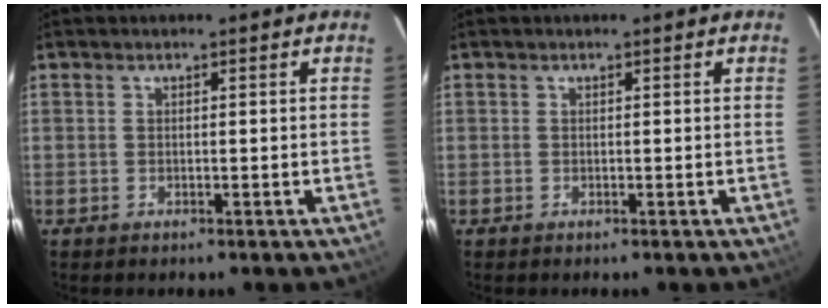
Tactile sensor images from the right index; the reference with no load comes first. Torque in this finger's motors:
{"motor_torque": [0.00, 0.00, 0.00, -0.01]}